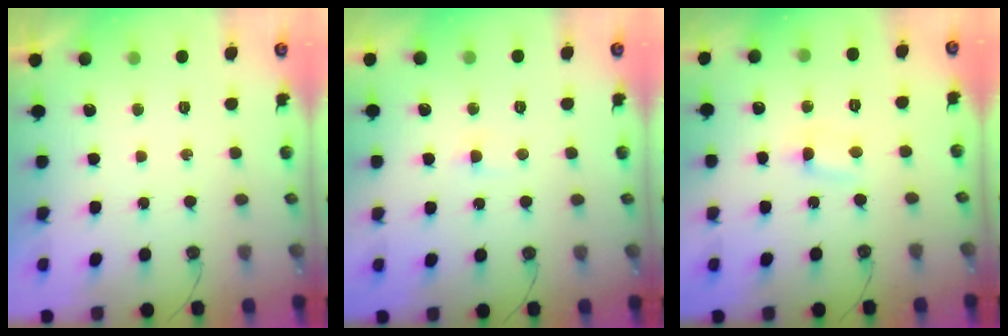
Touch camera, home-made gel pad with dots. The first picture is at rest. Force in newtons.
{"total": 1.7, "press": 1.7, "slide": 0.3}
{"total": 2.5, "press": 2.5, "slide": 0.4}